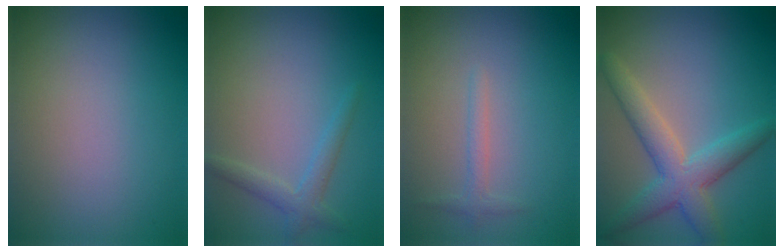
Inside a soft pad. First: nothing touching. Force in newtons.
{"total": 2.0, "press": 2.0, "slide": 0.1}
{"total": 1.1, "press": 1.1, "slide": 0.1}
{"total": 5.1, "press": 5.1, "slide": 0.3}